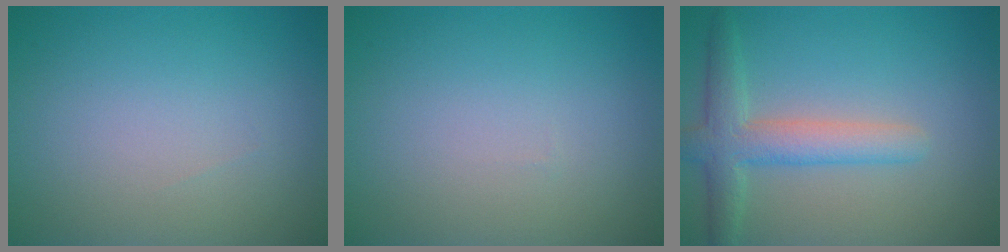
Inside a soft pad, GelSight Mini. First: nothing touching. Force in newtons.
{"total": 0.0}
{"total": 4.1, "press": 4.1, "slide": 0.3}